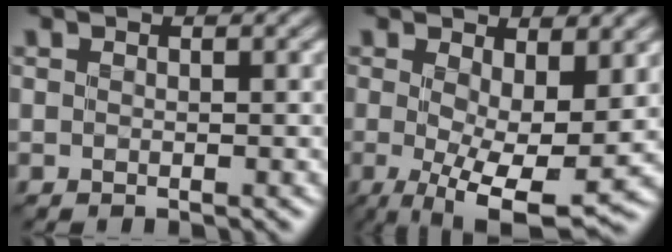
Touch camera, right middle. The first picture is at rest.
{"total": 8.7, "force": [-0.4, 3.0, 8.2], "torque": [-0.135, -0.019, -0.002]}